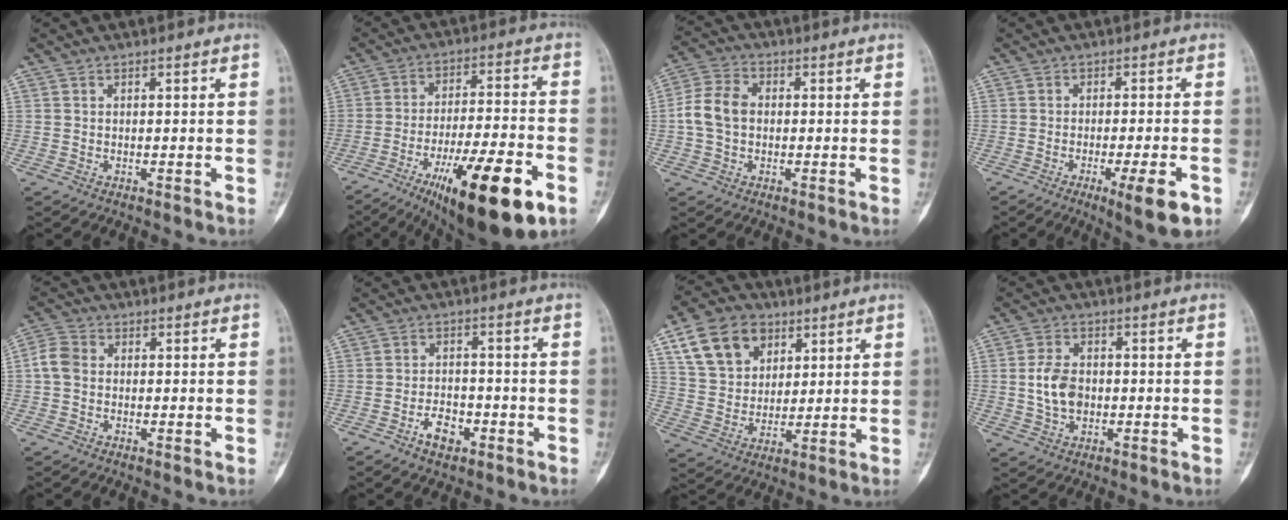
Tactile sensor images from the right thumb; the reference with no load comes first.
{"total": 21.9, "force": [-10.6, 5.6, 18.3], "torque": [-0.271, 0.039, -0.161]}
{"total": 7.5, "force": [-0.2, 5.5, 5.1], "torque": [-0.099, 0.023, -0.013]}
{"total": 8.3, "force": [-3.7, 1.5, 7.3], "torque": [-0.109, 0.000, -0.050]}
{"total": 4.4, "force": [-0.1, 3.5, 2.6], "torque": [-0.053, 0.014, -0.009]}
{"total": 5.1, "force": [-2.7, 3.0, 3.1], "torque": [-0.037, 0.022, -0.046]}
{"total": 13.9, "force": [6.5, 10.1, 7.0], "torque": [-0.100, -0.013, 0.122]}
{"total": 6.8, "force": [-0.4, 4.7, 5.0], "torque": [-0.086, 0.005, -0.008]}